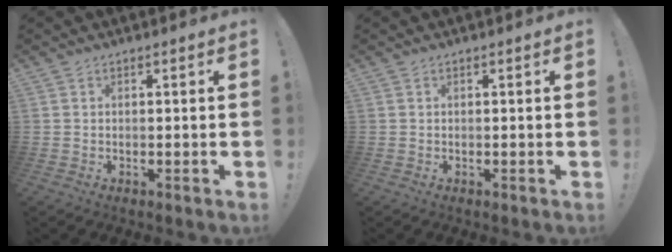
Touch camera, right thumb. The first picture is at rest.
{"total": 0.0}